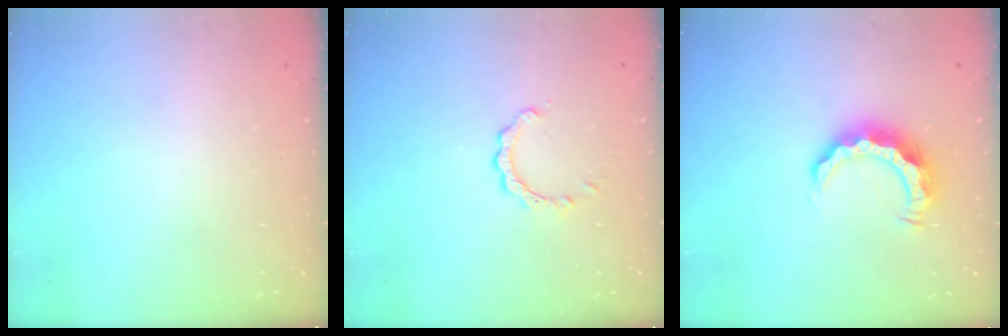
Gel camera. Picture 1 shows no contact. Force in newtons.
{"total": 3.0, "press": 3.0, "slide": 0.1}
{"total": 8.4, "press": 8.4, "slide": 0.5}